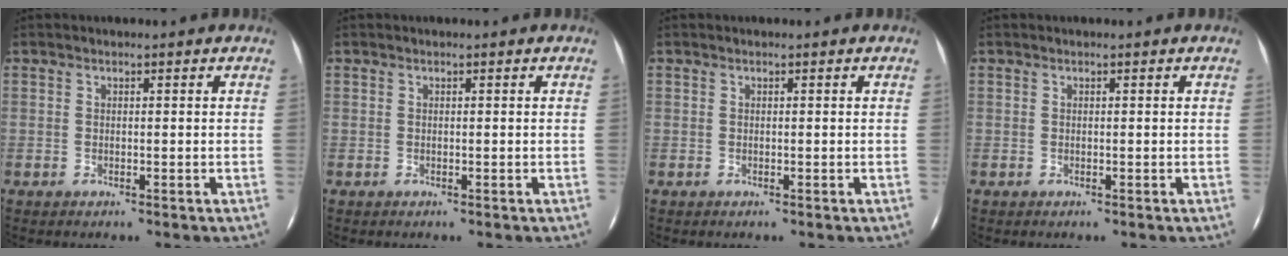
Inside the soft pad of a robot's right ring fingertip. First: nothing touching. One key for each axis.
{"total": 0.0}
{"total": 0.0}
{"total": 0.0}